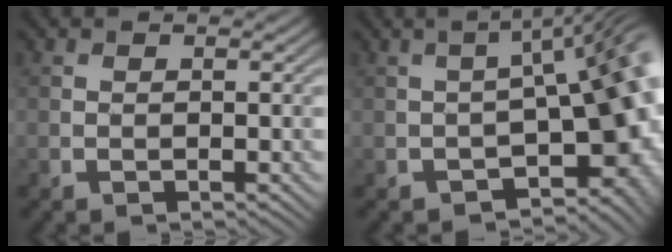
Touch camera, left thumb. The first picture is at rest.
{"total": 13.9, "force": [-3.7, 6.3, 11.8], "torque": [-0.137, -0.015, -0.045]}